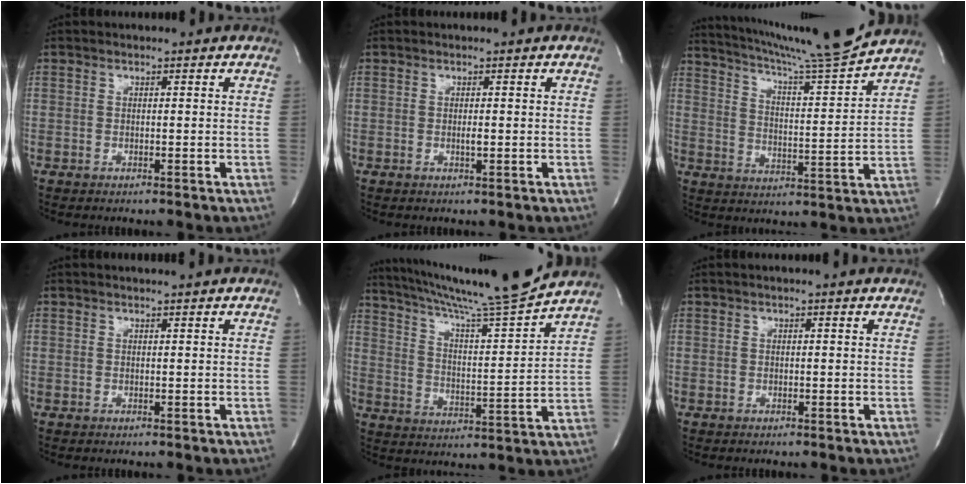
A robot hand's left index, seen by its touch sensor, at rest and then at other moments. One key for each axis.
{"total": 0.7, "fx": 0.0, "fy": 0.1, "fz": 0.7, "tx": -0.016, "ty": -0.002, "tz": 0.001}
{"total": 15.1, "fx": 13.9, "fy": -2.2, "fz": 5.3, "tx": -0.098, "ty": -0.038, "tz": 0.211}
{"total": 1.6, "fx": 1.4, "fy": -0.4, "fz": 0.5, "tx": -0.006, "ty": 0.003, "tz": 0.023}
{"total": 17.2, "fx": 15.5, "fy": -1.8, "fz": 7.2, "tx": -0.127, "ty": -0.028, "tz": 0.240}
{"total": 1.5, "fx": 1.3, "fy": -0.1, "fz": 0.8, "tx": -0.015, "ty": 0.016, "tz": 0.018}